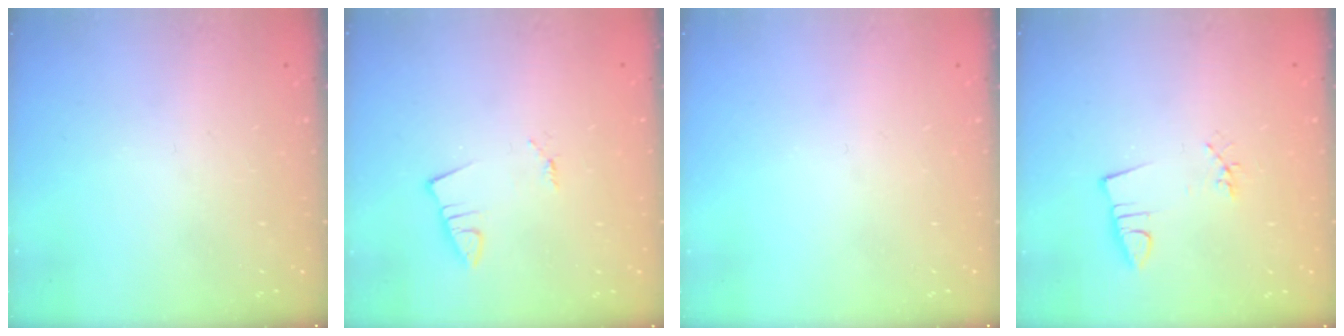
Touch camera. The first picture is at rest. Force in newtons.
{"total": 1.3, "press": 1.3, "slide": 0.1}
{"total": 0.0}
{"total": 2.6, "press": 0.9, "slide": 2.4}